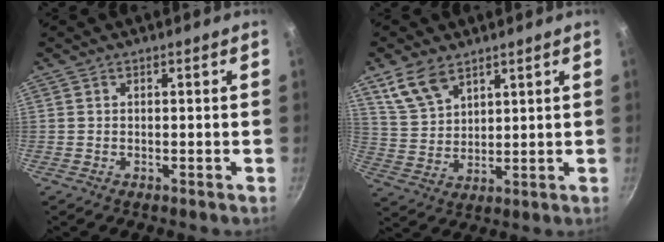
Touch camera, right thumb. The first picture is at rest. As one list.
[{"total": 8.0, "force": [5.4, 4.3, 4.0], "torque": [-0.066, -0.018, 0.119]}]